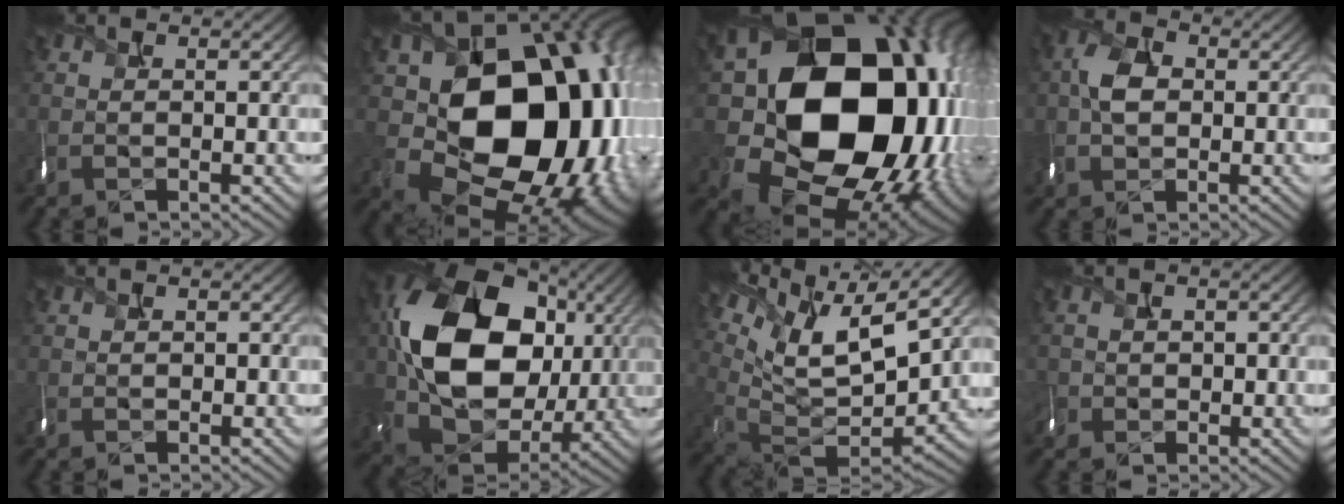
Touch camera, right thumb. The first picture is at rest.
{"total": 20.0, "force": [1.3, 15.2, 13.0], "torque": [-0.201, -0.052, 0.068]}
{"total": 21.0, "force": [0.5, 17.1, 12.2], "torque": [-0.266, -0.063, 0.062]}
{"total": 4.2, "force": [-0.3, 3.3, 2.6], "torque": [-0.059, 0.001, -0.012]}
{"total": 0.7, "force": [-0.3, 0.6, 0.0], "torque": [0.001, -0.003, 0.000]}
{"total": 18.3, "force": [2.7, 14.2, 11.2], "torque": [-0.248, -0.023, 0.070]}
{"total": 13.5, "force": [8.8, 4.8, 9.1], "torque": [-0.198, 0.010, 0.154]}
{"total": 2.1, "force": [-0.9, 1.8, 0.2], "torque": [-0.005, -0.010, -0.015]}